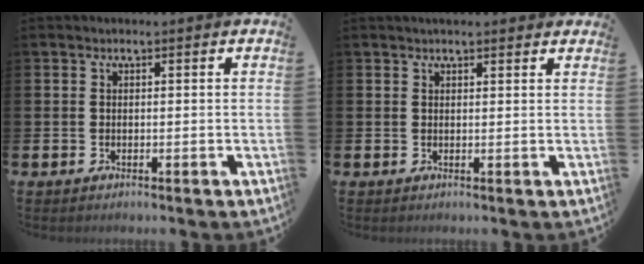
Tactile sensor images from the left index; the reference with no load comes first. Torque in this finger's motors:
{"motor_torque": [1.05, -1.09, 0.71, 0.13]}